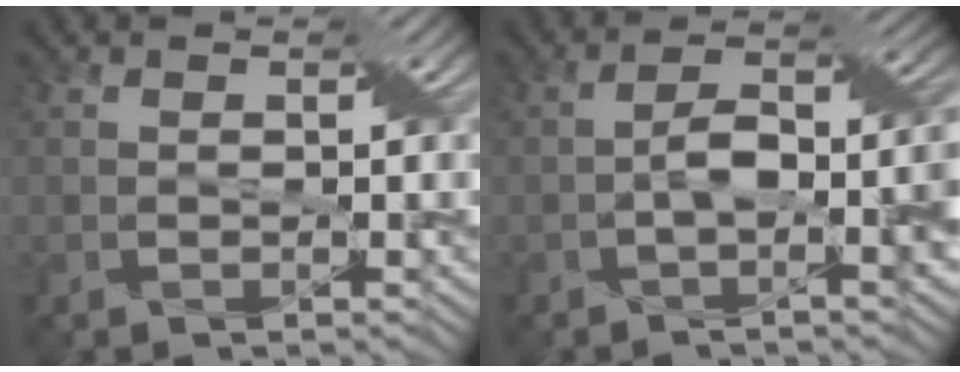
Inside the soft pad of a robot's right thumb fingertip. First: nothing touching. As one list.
[{"total": 7.6, "force": [-1.5, 2.8, 6.9], "torque": [-0.114, 0.010, -0.029]}]